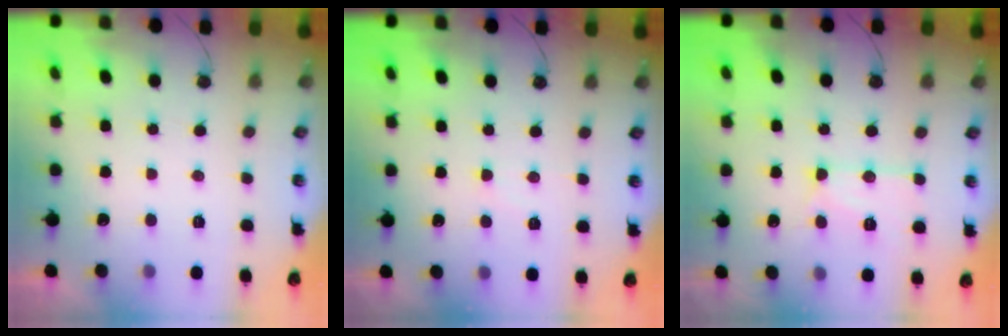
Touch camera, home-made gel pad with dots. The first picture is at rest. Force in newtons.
{"total": 3.9, "press": 3.8, "slide": 0.5}
{"total": 13.1, "press": 13.1, "slide": 1.3}